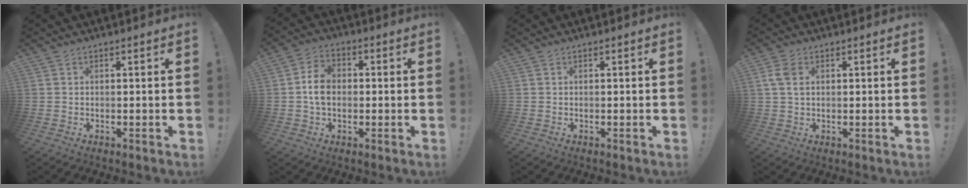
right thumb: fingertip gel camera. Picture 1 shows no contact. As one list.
[{"total": 7.8, "force": [-0.1, 5.8, 5.1], "torque": [-0.076, 0.015, -0.001]}, {"total": 0.0}, {"total": 5.3, "force": [1.5, 3.3, 3.9], "torque": [-0.077, 0.005, 0.030]}]